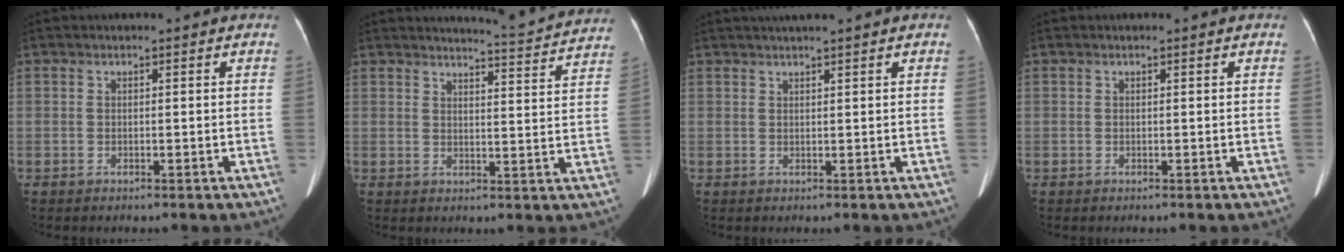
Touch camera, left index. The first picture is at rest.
{"total": 9.9, "force": [9.8, -0.7, 1.2], "torque": [-0.026, -0.030, 0.110]}
{"total": 3.6, "force": [2.9, -0.3, 2.2], "torque": [-0.031, 0.031, 0.048]}
{"total": 0.0}